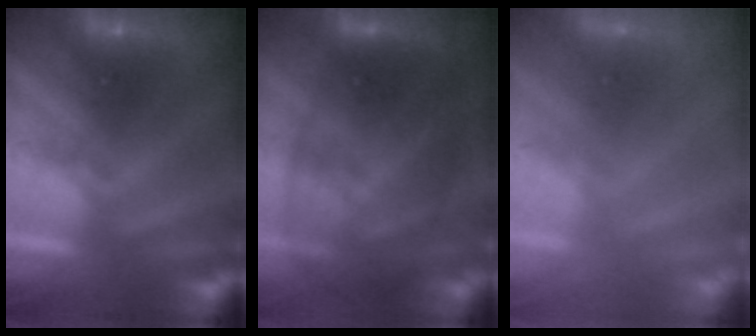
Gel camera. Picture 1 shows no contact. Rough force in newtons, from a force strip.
{"total": 10.9}
{"total": 6.5}